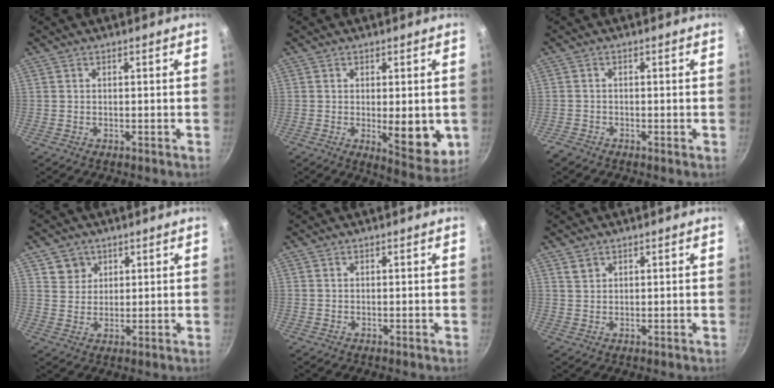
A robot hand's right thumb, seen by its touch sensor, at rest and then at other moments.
{"total": 9.8, "force": [-1.1, 3.8, 9.0], "torque": [-0.098, -0.022, -0.007]}
{"total": 1.6, "force": [-1.3, 0.7, 0.3], "torque": [-0.017, 0.006, -0.031]}
{"total": 4.2, "force": [2.0, 3.7, 0.5], "torque": [0.020, 0.004, 0.036]}
{"total": 0.0}
{"total": 1.7, "force": [1.0, 1.2, 0.5], "torque": [-0.004, 0.001, 0.020]}